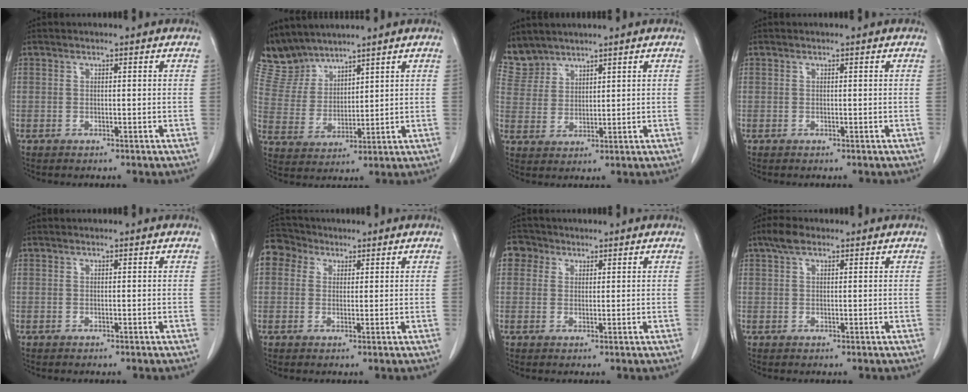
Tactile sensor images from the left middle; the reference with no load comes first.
{"total": 6.6, "force": [6.4, 1.4, 0.0], "torque": [-0.017, 0.013, 0.149]}
{"total": 4.7, "force": [4.5, 1.2, -0.5], "torque": [0.004, 0.006, 0.105]}
{"total": 0.0}
{"total": 0.0}
{"total": 5.6, "force": [2.8, 4.7, 1.2], "torque": [-0.024, 0.027, 0.055]}
{"total": 3.2, "force": [1.5, 2.8, 0.4], "torque": [-0.005, 0.012, 0.024]}
{"total": 2.8, "force": [1.8, 1.4, 1.7], "torque": [-0.035, 0.016, 0.033]}